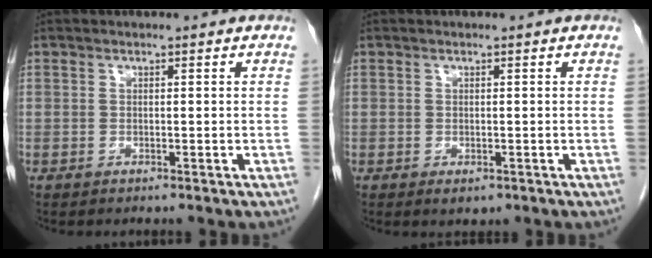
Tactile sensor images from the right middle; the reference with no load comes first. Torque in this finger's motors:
{"motor_torque": [0.52, -0.28, 0.04, 0.03]}